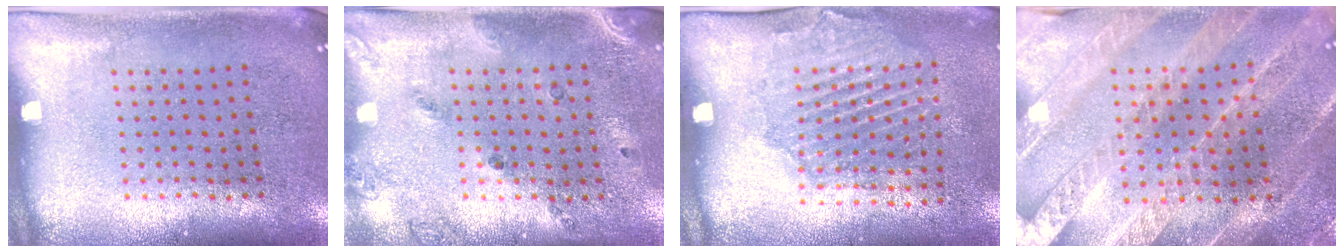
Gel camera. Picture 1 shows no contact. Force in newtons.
{"total": 1.6, "press": 1.1, "slide": 1.1}
{"total": 1.8, "press": 1.5, "slide": 0.9}
{"total": 2.3, "press": 2.3, "slide": 0.3}